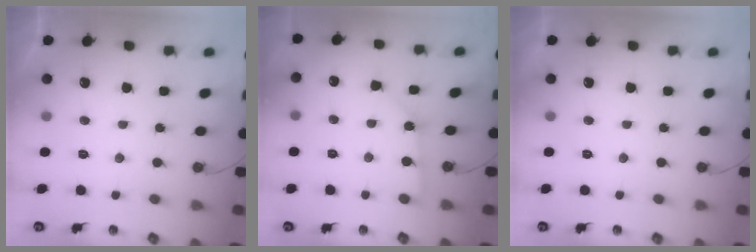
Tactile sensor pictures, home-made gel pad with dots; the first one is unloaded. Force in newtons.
{"total": 2.9, "press": 2.9, "slide": 0.2}
{"total": 0.0}